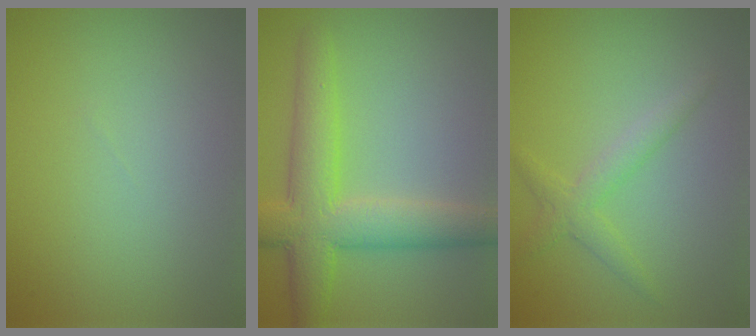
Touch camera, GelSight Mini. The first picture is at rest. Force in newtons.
{"total": 6.7, "press": 6.7, "slide": 0.1}
{"total": 2.1, "press": 2.1, "slide": 0.1}